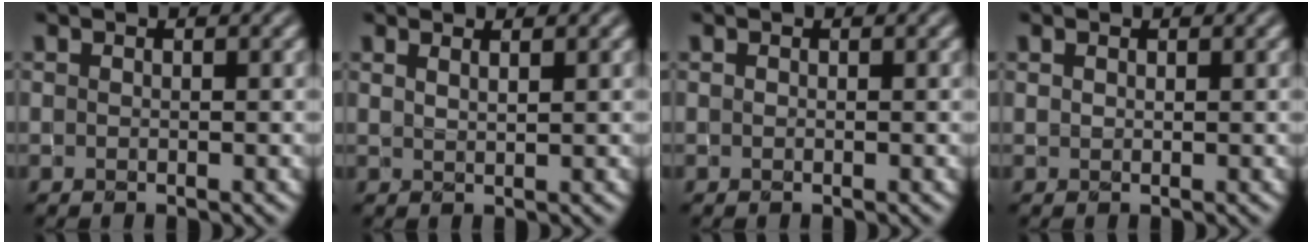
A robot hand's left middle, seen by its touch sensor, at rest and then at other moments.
{"total": 1.3, "force": [1.0, 0.4, 0.7], "torque": [-0.005, 0.003, 0.008]}
{"total": 0.0}
{"total": 0.5, "force": [0.4, 0.3, 0.2], "torque": [-0.006, 0.001, 0.008]}